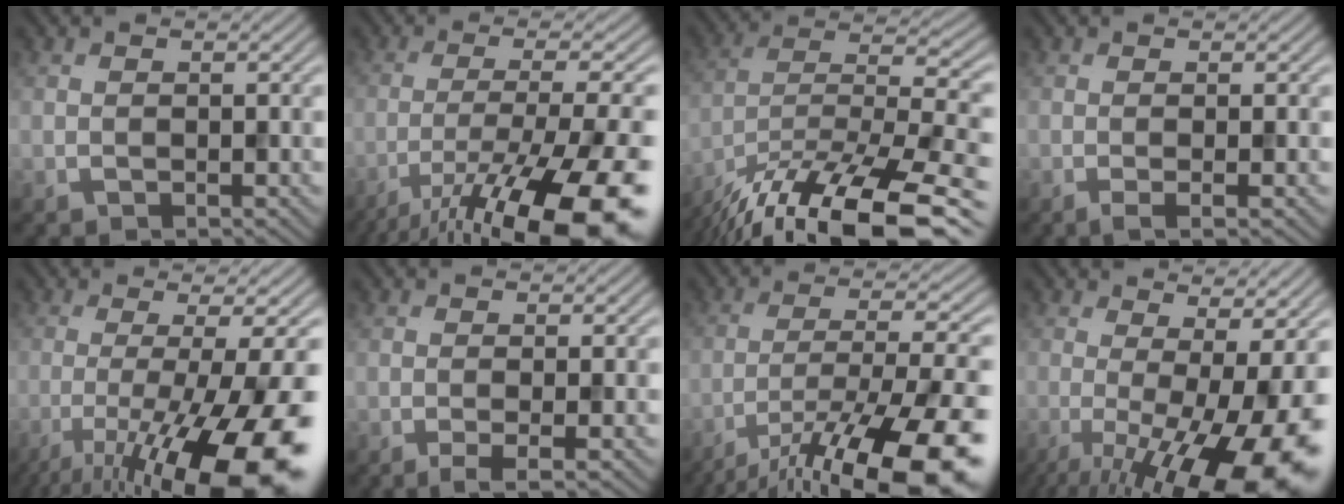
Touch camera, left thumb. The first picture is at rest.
{"total": 16.8, "force": [-10.1, 3.9, 13.0], "torque": [-0.207, -0.015, -0.158]}
{"total": 16.2, "force": [-11.9, 4.5, 10.1], "torque": [-0.209, -0.011, -0.204]}
{"total": 1.9, "force": [-0.5, 0.3, 1.8], "torque": [-0.033, -0.001, -0.014]}
{"total": 17.0, "force": [-7.3, 3.7, 14.9], "torque": [-0.198, -0.005, -0.118]}
{"total": 2.5, "force": [-0.8, 0.3, 2.4], "torque": [-0.039, 0.003, -0.022]}
{"total": 17.1, "force": [-11.4, 4.2, 12.0], "torque": [-0.186, -0.028, -0.174]}
{"total": 16.7, "force": [-4.8, 4.9, 15.3], "torque": [-0.207, -0.011, -0.067]}